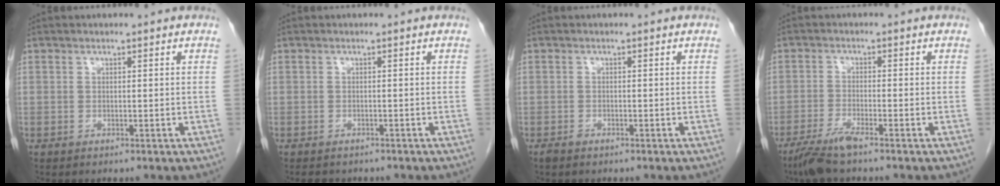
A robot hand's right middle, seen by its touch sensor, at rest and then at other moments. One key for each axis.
{"total": 4.2, "fx": -3.5, "fy": 1.7, "fz": 1.3, "tx": -0.019, "ty": -0.003, "tz": -0.041}
{"total": 1.0, "fx": -0.8, "fy": 0.4, "fz": 0.5, "tx": -0.015, "ty": -0.002, "tz": -0.014}
{"total": 4.7, "fx": -3.6, "fy": 0.1, "fz": 3.0, "tx": -0.067, "ty": -0.014, "tz": -0.072}